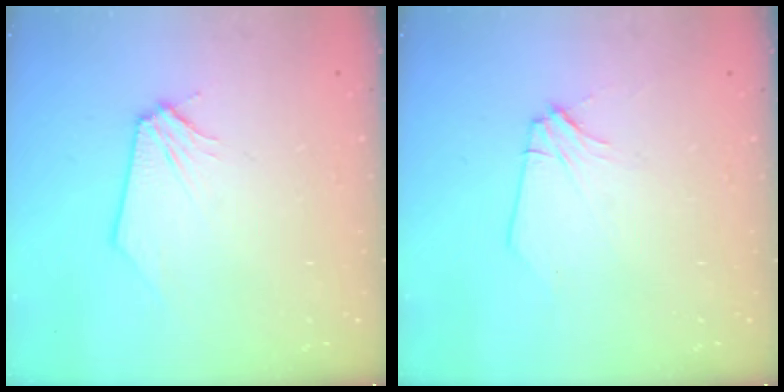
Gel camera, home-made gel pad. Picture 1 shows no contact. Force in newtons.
{"total": 2.2, "press": 2.2, "slide": 0.3}